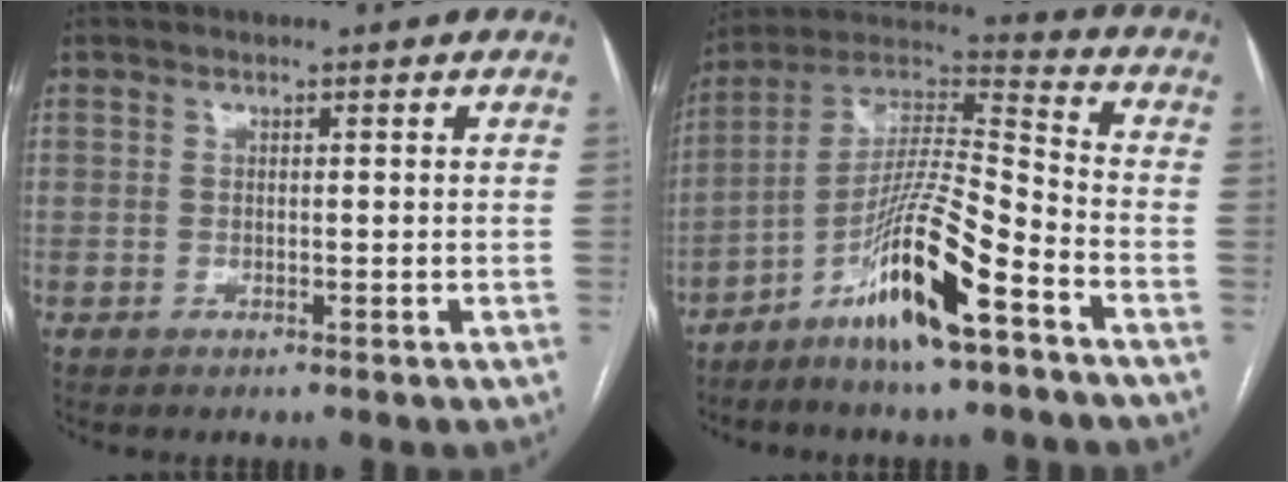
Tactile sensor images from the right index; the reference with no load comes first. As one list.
[{"total": 14.7, "force": [-8.5, 1.1, 12.0], "torque": [-0.232, -0.004, -0.158]}]